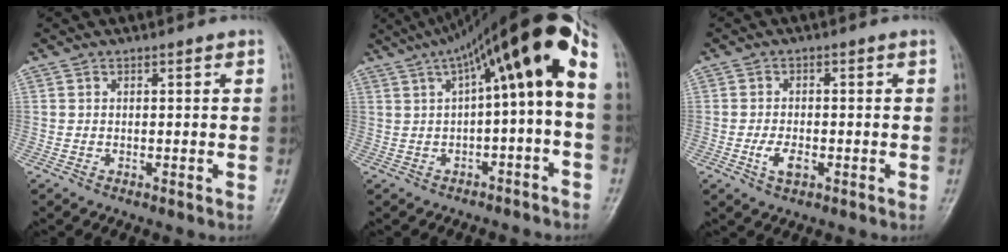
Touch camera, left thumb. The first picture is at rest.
{"total": 14.6, "force": [2.1, 3.4, 14.0], "torque": [-0.222, 0.069, 0.033]}
{"total": 3.9, "force": [-1.4, 2.2, 2.9], "torque": [-0.053, 0.006, -0.026]}